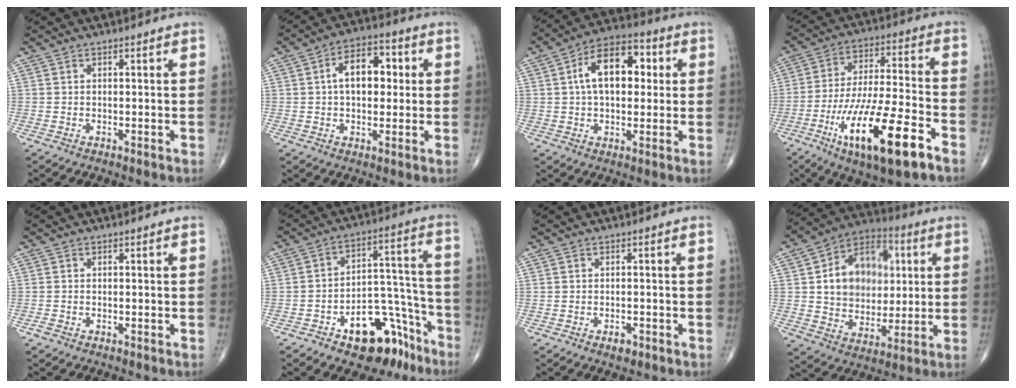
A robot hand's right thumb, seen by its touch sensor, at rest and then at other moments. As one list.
[{"total": 10.0, "force": [1.5, 6.1, 7.9], "torque": [-0.101, 0.020, 0.018]}, {"total": 12.4, "force": [2.1, 7.4, 9.8], "torque": [-0.136, 0.022, 0.024]}, {"total": 20.2, "force": [-9.7, 5.0, 17.0], "torque": [-0.333, 0.030, -0.161]}, {"total": 0.9, "force": [-0.6, 0.5, 0.4], "torque": [-0.015, 0.000, -0.014]}, {"total": 16.3, "force": [-9.6, 8.6, 10.0], "torque": [-0.089, 0.099, -0.135]}, {"total": 1.9, "force": [-1.1, 1.0, 1.2], "torque": [-0.020, 0.001, -0.016]}, {"total": 19.3, "force": [3.7, 13.9, 12.9], "torque": [-0.155, 0.006, 0.063]}]